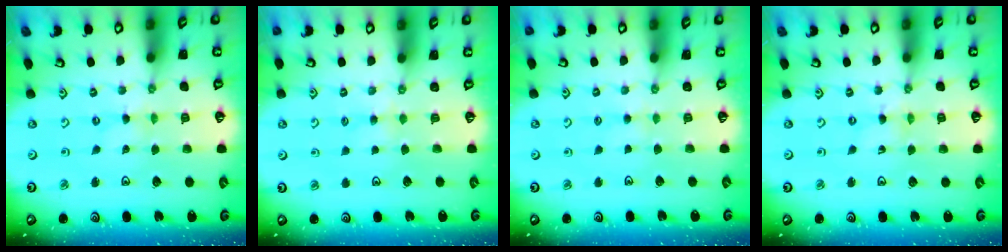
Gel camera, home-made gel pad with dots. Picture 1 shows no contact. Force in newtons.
{"total": 3.0, "press": 3.0, "slide": 0.5}
{"total": 2.1, "press": 2.0, "slide": 0.4}
{"total": 0.5, "press": 0.5, "slide": 0.1}